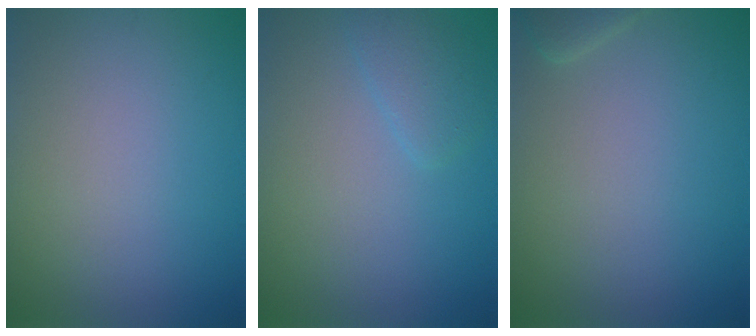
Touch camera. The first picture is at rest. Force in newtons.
{"total": 1.7, "press": 1.7, "slide": 0.1}
{"total": 1.6, "press": 1.6, "slide": 0.2}